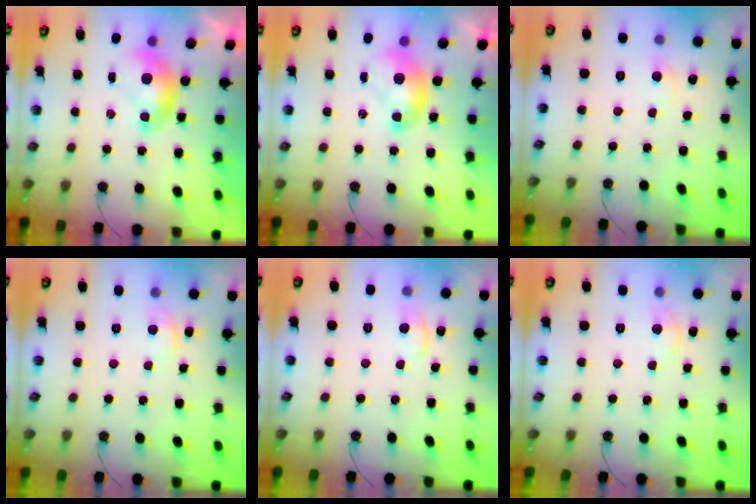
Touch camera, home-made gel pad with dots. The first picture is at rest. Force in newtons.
{"total": 1.2, "press": 1.2, "slide": 0.0}
{"total": 0.6, "press": 0.6, "slide": 0.2}
{"total": 1.5, "press": 1.5, "slide": 0.4}
{"total": 1.4, "press": 1.0, "slide": 1.0}
{"total": 1.3, "press": 1.2, "slide": 0.4}